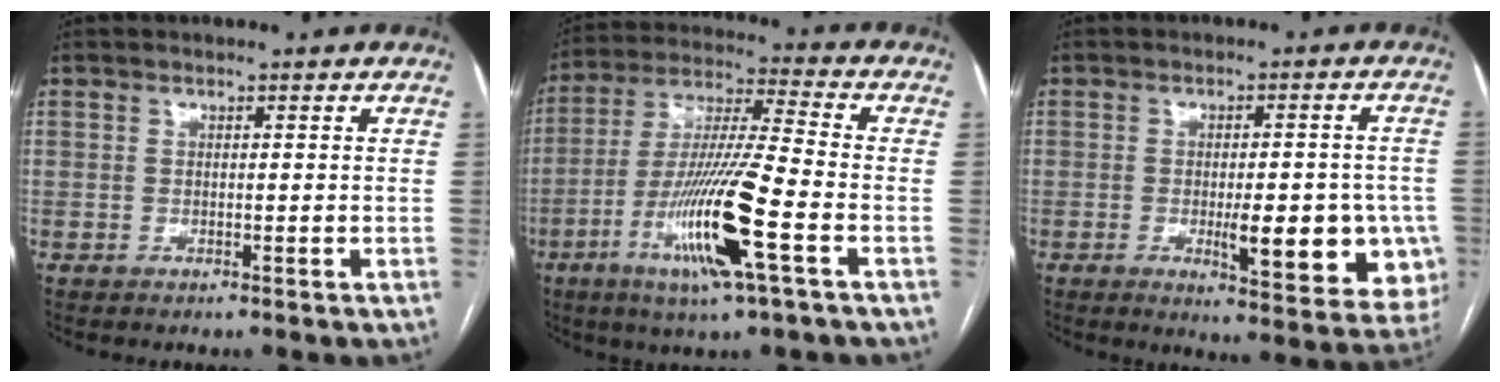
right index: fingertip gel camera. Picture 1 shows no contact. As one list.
[{"total": 16.1, "force": [-6.0, 0.2, 14.9], "torque": [-0.299, -0.017, -0.113]}, {"total": 13.1, "force": [-3.4, 3.8, 12.1], "torque": [-0.108, 0.006, -0.028]}]